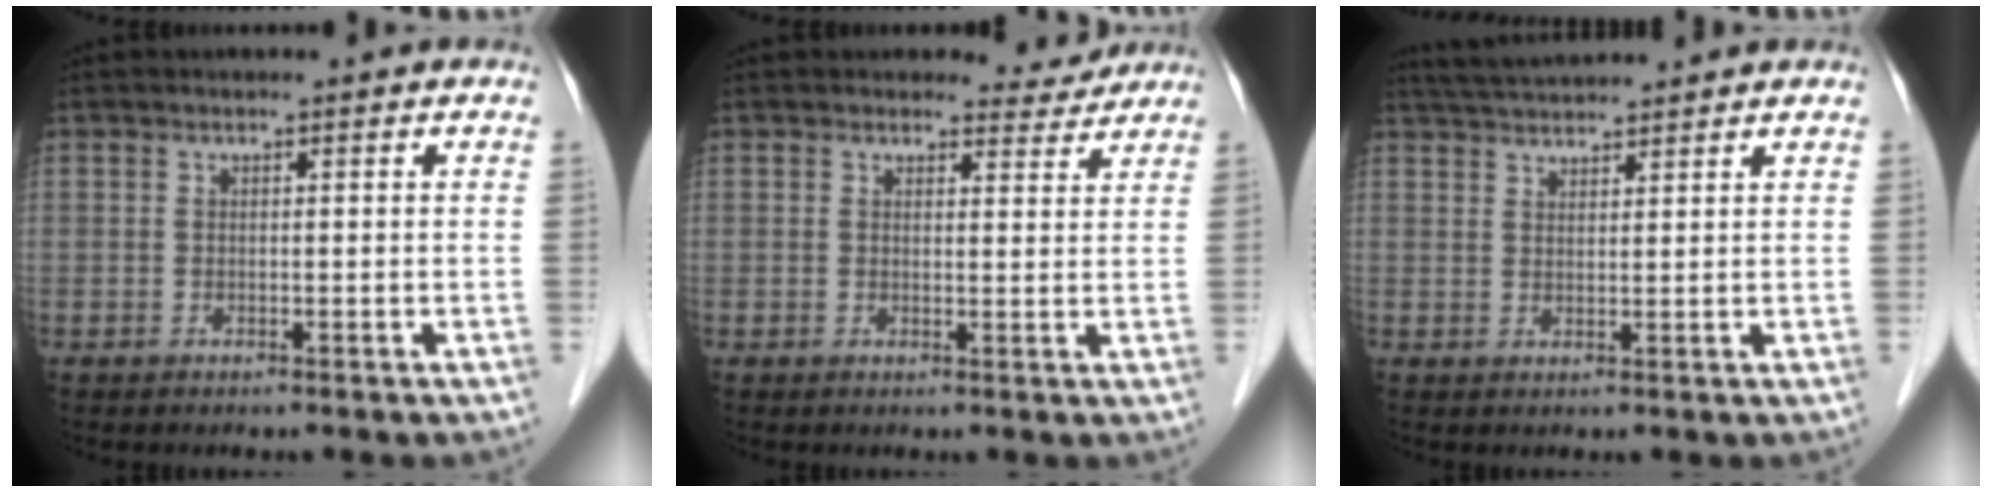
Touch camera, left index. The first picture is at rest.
{"total": 2.7, "force": [2.5, 0.9, -0.2], "torque": [0.005, -0.008, 0.022]}
{"total": 6.0, "force": [5.7, 0.1, 1.8], "torque": [-0.037, 0.035, 0.099]}